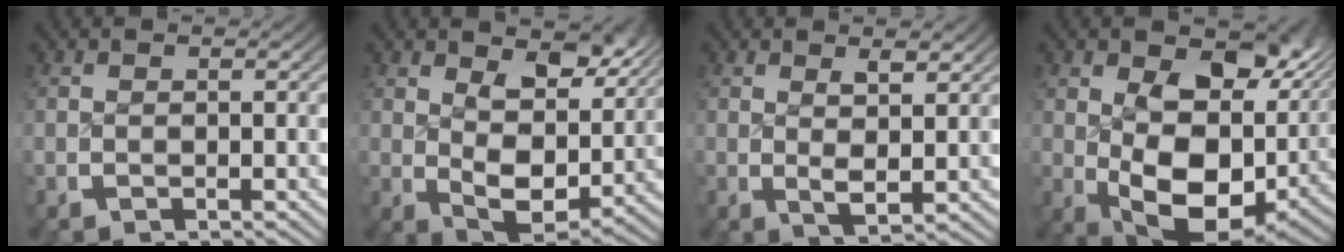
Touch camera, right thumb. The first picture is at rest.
{"total": 7.0, "force": [1.7, 4.1, 5.4], "torque": [-0.098, -0.034, 0.040]}
{"total": 2.4, "force": [0.9, 1.0, 2.0], "torque": [-0.036, -0.009, 0.021]}
{"total": 13.6, "force": [-0.4, 8.6, 10.4], "torque": [-0.183, -0.060, 0.021]}